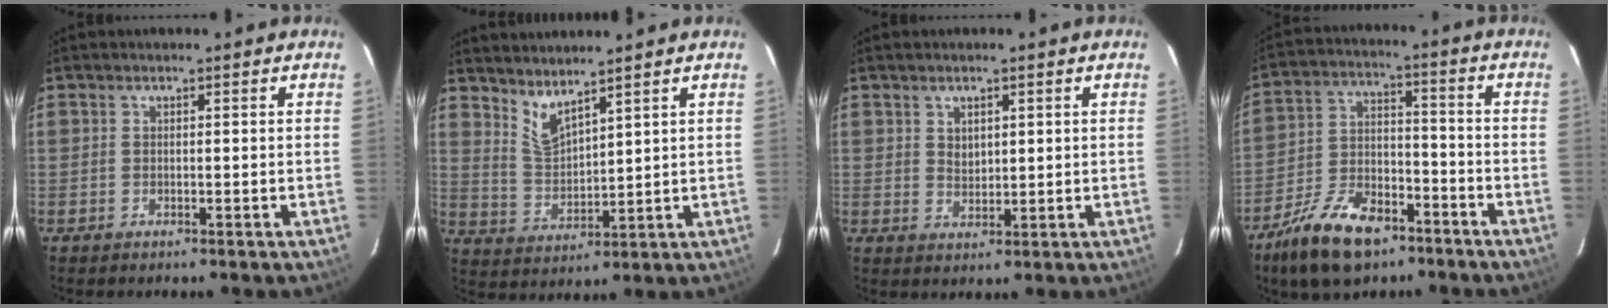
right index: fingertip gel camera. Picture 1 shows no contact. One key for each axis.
{"total": 5.7, "fx": 4.8, "fy": 1.2, "fz": 3.0, "tx": -0.057, "ty": -0.009, "tz": 0.099}
{"total": 2.8, "fx": 1.1, "fy": 1.9, "fz": 1.6, "tx": -0.022, "ty": 0.002, "tz": 0.021}
{"total": 15.6, "fx": -10.6, "fy": 7.4, "fz": 8.8, "tx": -0.191, "ty": -0.006, "tz": -0.183}